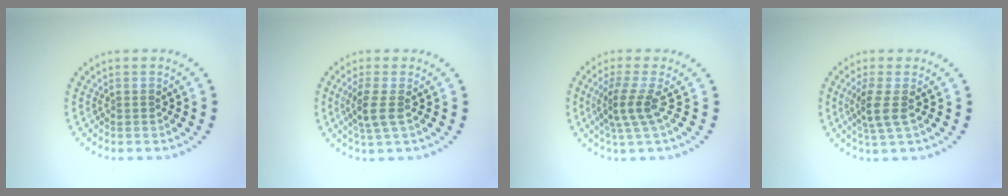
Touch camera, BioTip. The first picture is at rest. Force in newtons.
{"total": 2.5, "press": 2.0, "slide": 1.4}
{"total": 2.7, "press": 1.9, "slide": 2.0}
{"total": 2.5, "press": 1.9, "slide": 1.5}